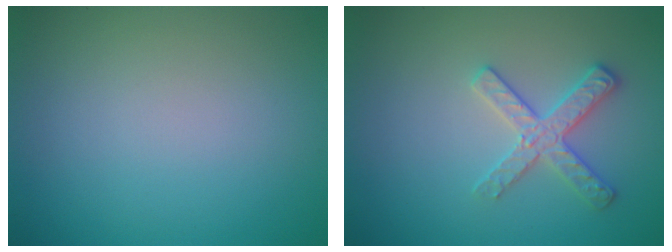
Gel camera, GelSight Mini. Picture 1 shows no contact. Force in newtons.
{"total": 2.7, "press": 2.6, "slide": 0.5}